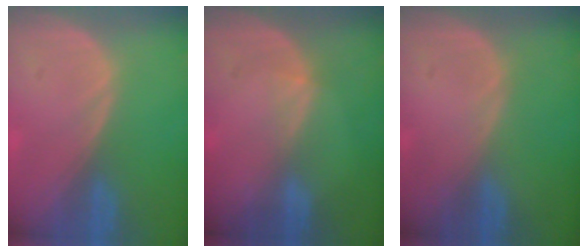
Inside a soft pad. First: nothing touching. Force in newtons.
{"total": 1.7, "press": 1.3, "slide": 1.1}
{"total": 0.0}